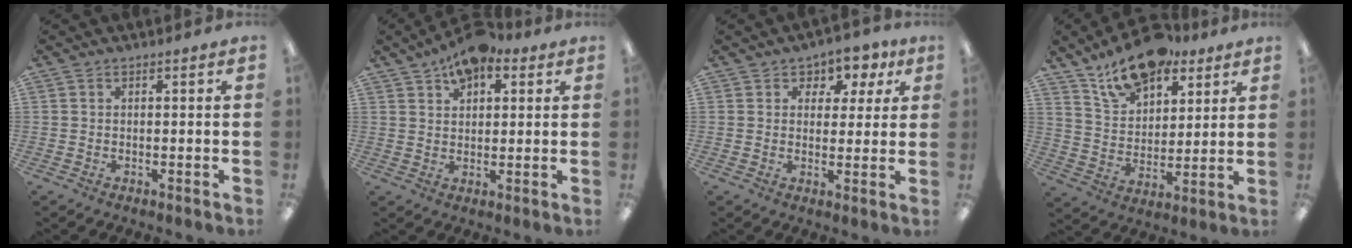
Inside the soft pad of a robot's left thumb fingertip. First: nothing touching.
{"total": 8.5, "force": [5.8, 4.2, 4.5], "torque": [-0.063, -0.023, 0.100]}
{"total": 5.4, "force": [3.0, 4.0, 2.0], "torque": [-0.027, -0.011, 0.047]}
{"total": 14.4, "force": [10.7, 7.2, 6.3], "torque": [-0.092, -0.056, 0.193]}